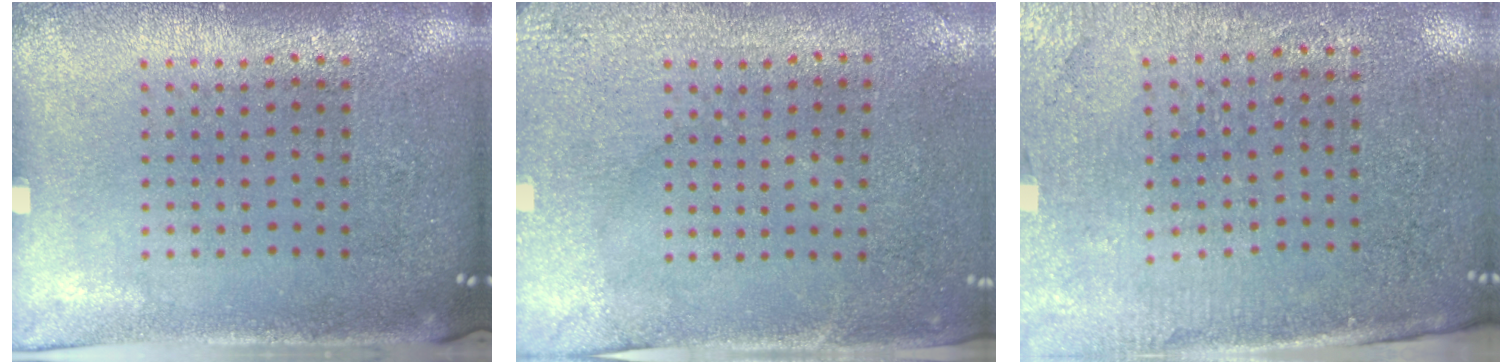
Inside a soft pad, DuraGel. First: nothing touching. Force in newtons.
{"total": 3.0, "press": 2.4, "slide": 1.7}
{"total": 3.1, "press": 2.8, "slide": 1.2}